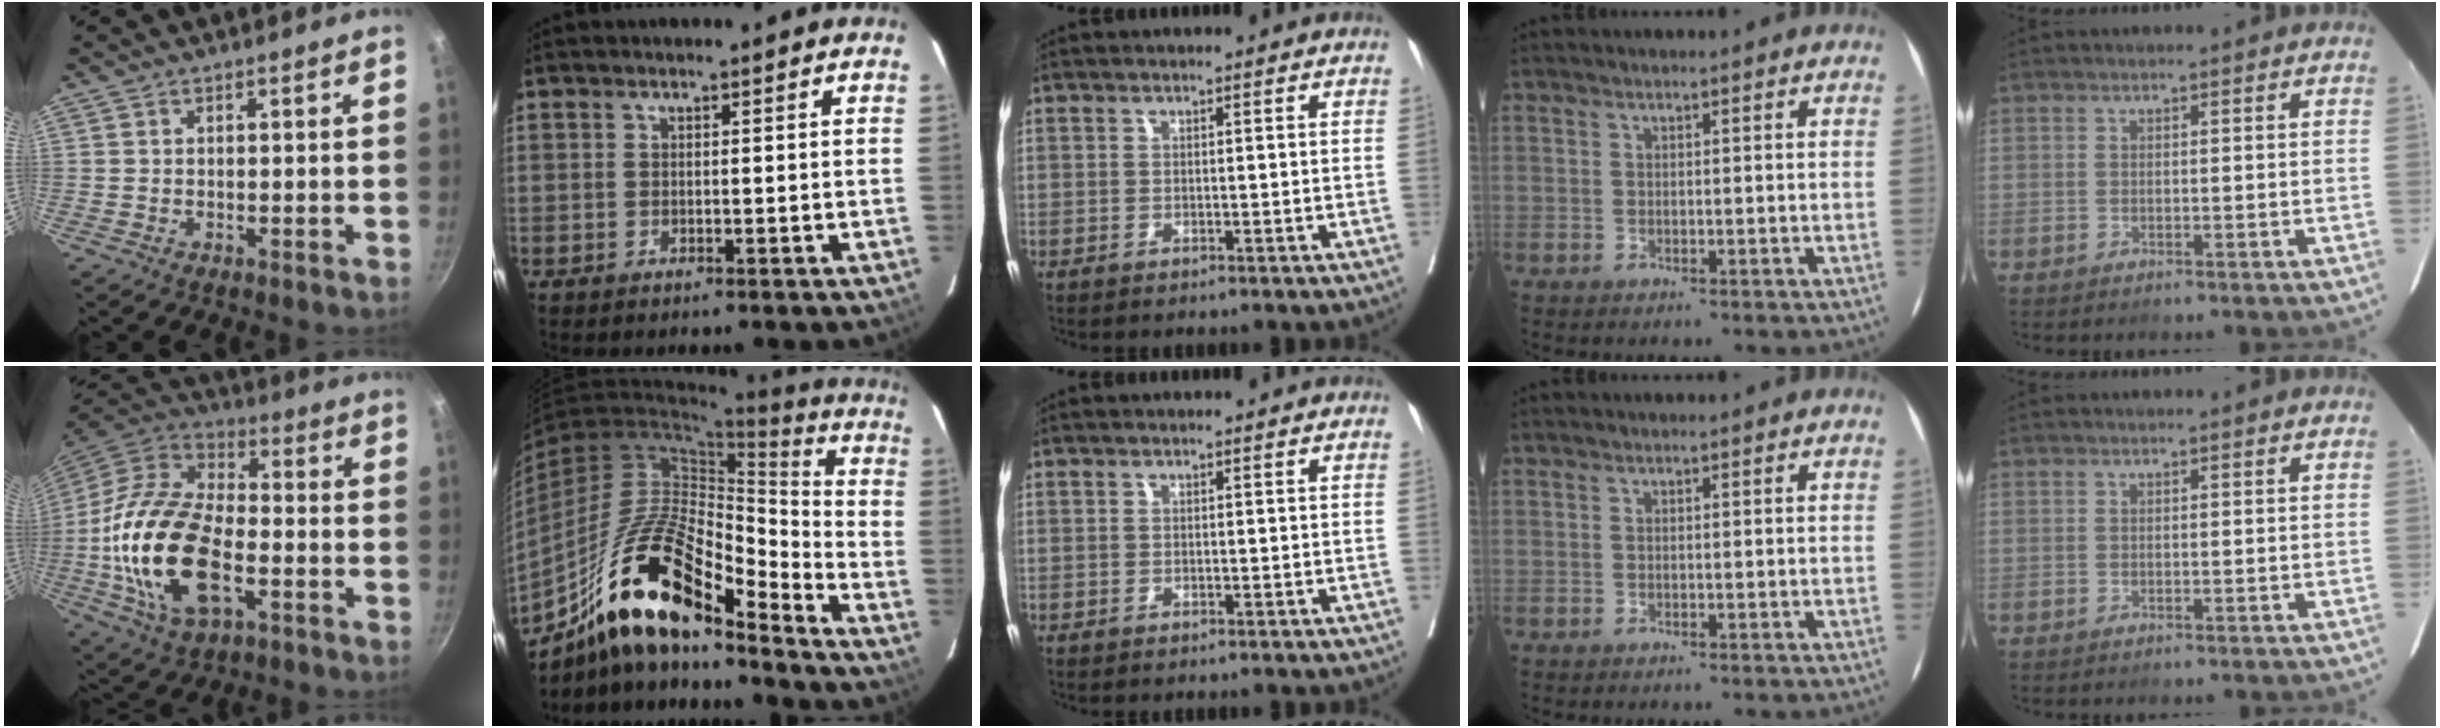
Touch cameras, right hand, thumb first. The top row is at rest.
{"thumb": {"total": 24.1, "force": [-5.6, 13.0, 19.5], "torque": [-0.385, 0.017, -0.098]}, "index": {"total": 18.5, "force": [-12.3, 4.9, 12.8], "torque": [-0.230, 0.026, -0.213]}}